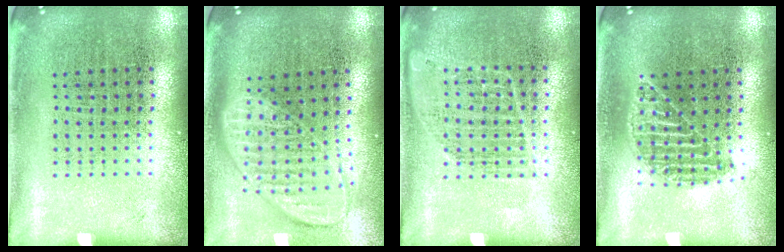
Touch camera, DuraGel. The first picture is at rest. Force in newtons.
{"total": 1.9, "press": 1.5, "slide": 1.2}
{"total": 1.0, "press": 1.0, "slide": 0.3}
{"total": 1.1, "press": 1.0, "slide": 0.5}